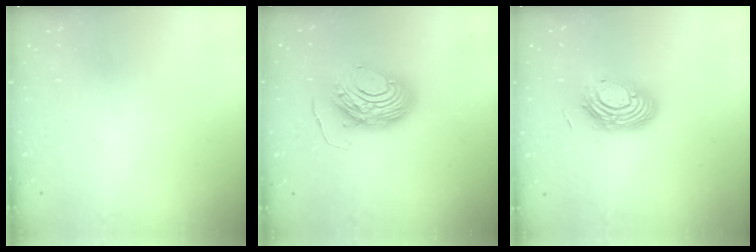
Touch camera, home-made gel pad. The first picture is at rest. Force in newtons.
{"total": 11.1, "press": 11.0, "slide": 1.0}
{"total": 12.0, "press": 12.0, "slide": 1.1}